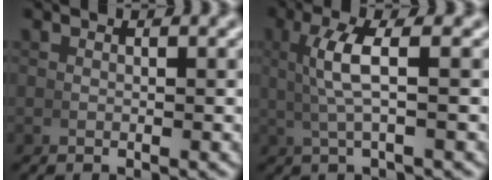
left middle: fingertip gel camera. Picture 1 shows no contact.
{"total": 3.6, "force": [0.8, 0.1, 3.5], "torque": [-0.068, 0.012, 0.014]}